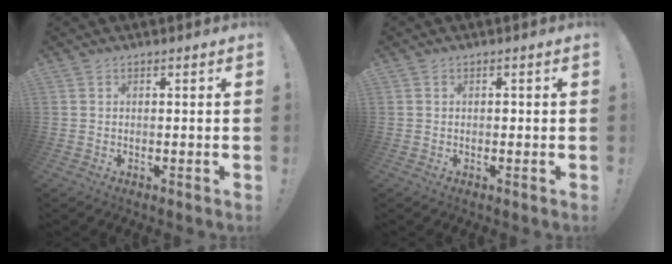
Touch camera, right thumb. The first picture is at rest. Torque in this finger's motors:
{"motor_torque": [0.09, -0.01, 0.17, -0.04, 0.00]}